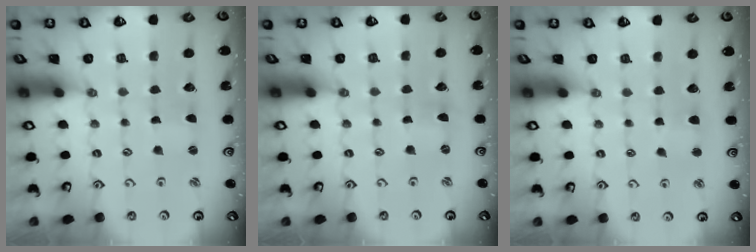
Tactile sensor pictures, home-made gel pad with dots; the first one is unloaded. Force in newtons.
{"total": 0.0}
{"total": 2.9, "press": 2.9, "slide": 0.3}